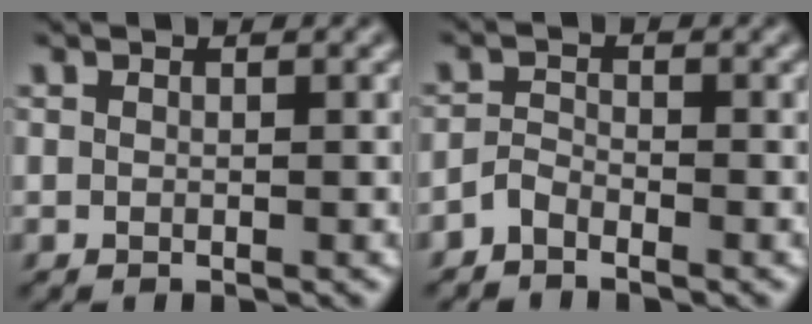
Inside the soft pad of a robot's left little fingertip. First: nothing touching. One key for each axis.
{"total": 1.6, "fx": -1.4, "fy": 0.6, "fz": 0.6, "tx": -0.011, "ty": 0.007, "tz": -0.031}